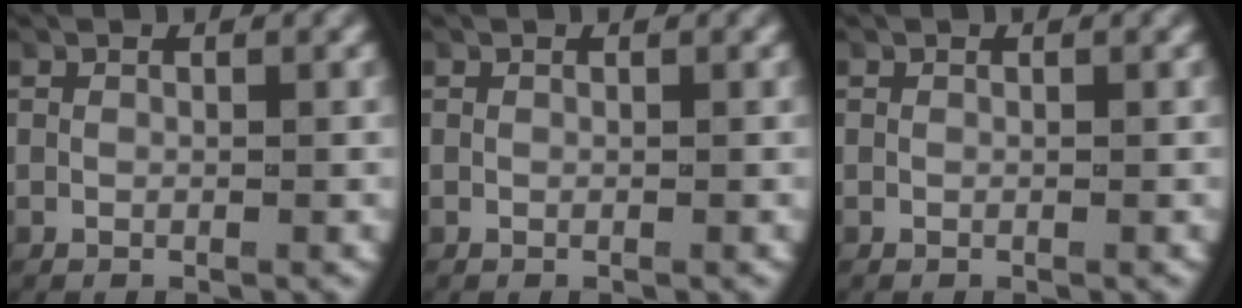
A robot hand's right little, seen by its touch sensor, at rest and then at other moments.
{"total": 0.0}
{"total": 0.0}